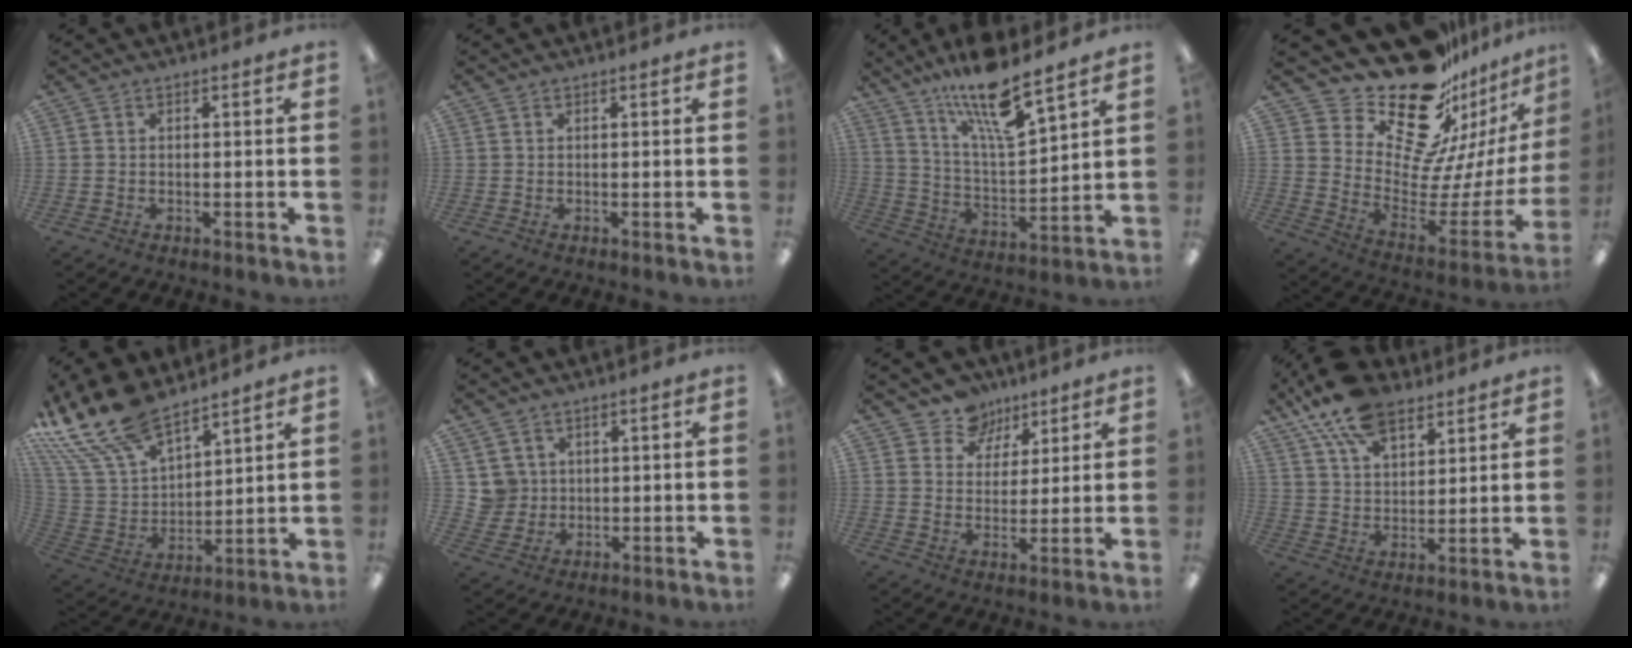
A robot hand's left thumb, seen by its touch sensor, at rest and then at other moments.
{"total": 0.0}
{"total": 15.2, "force": [12.0, 3.1, 8.8], "torque": [-0.155, -0.073, 0.199]}
{"total": 23.7, "force": [18.5, 10.8, 10.0], "torque": [-0.143, -0.160, 0.334]}
{"total": 20.7, "force": [16.0, 8.8, 9.8], "torque": [-0.242, -0.094, 0.293]}
{"total": 4.6, "force": [2.0, 4.2, -0.2], "torque": [-0.001, 0.000, 0.036]}
{"total": 8.8, "force": [6.2, 6.2, 1.0], "torque": [-0.016, -0.046, 0.114]}
{"total": 15.0, "force": [9.7, 7.8, 8.3], "torque": [-0.157, -0.034, 0.182]}